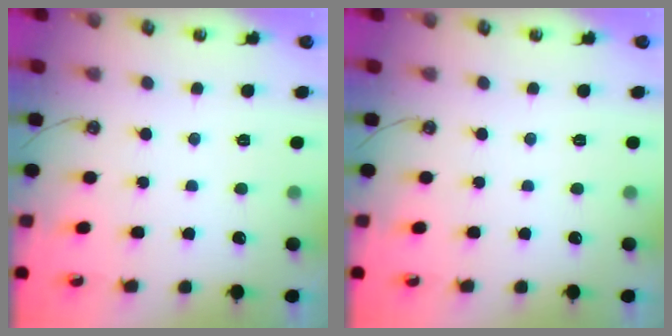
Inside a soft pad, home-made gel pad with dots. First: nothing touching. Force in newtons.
{"total": 0.0}